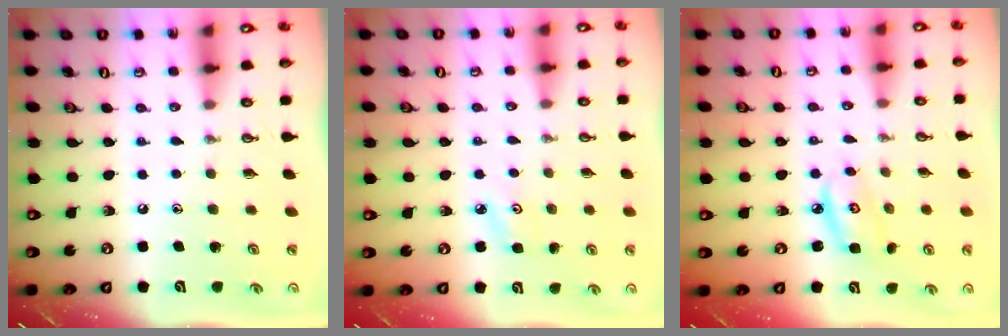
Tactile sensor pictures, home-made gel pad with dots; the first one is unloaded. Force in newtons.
{"total": 4.5, "press": 4.4, "slide": 0.6}
{"total": 5.4, "press": 5.4, "slide": 0.4}